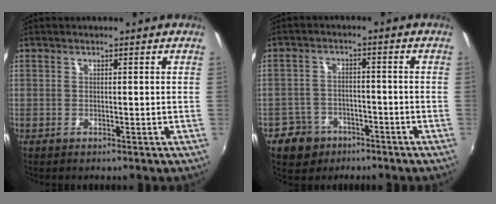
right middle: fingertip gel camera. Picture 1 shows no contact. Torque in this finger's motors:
{"motor_torque": [0.44, -0.36, -0.05, 0.00]}